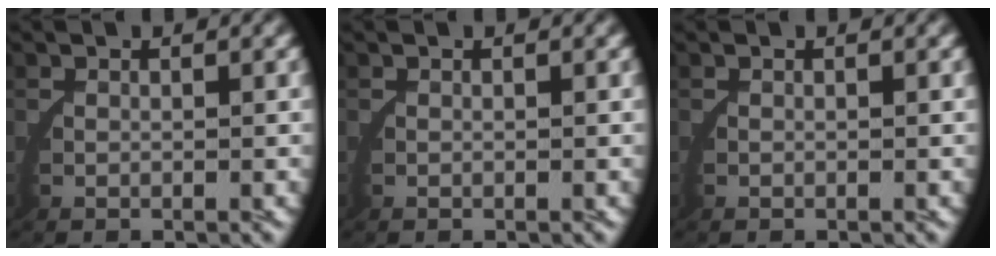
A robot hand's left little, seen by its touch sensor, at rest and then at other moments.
{"total": 0.0}
{"total": 0.0}